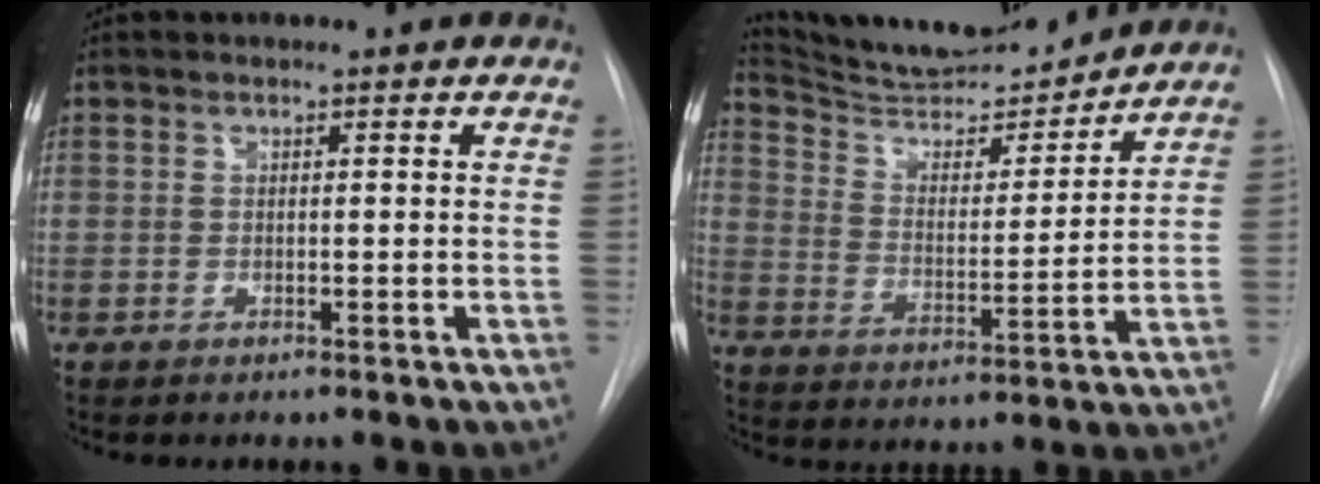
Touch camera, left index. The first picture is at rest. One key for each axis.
{"total": 16.4, "fx": 15.7, "fy": 1.8, "fz": 4.4, "tx": -0.075, "ty": -0.013, "tz": 0.251}